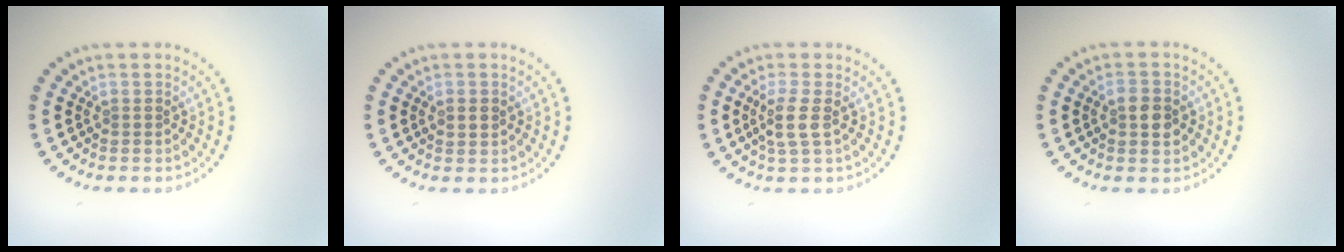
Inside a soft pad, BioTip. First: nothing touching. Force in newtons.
{"total": 1.7, "press": 1.7, "slide": 0.1}
{"total": 2.3, "press": 2.0, "slide": 1.1}
{"total": 2.6, "press": 2.6, "slide": 0.1}